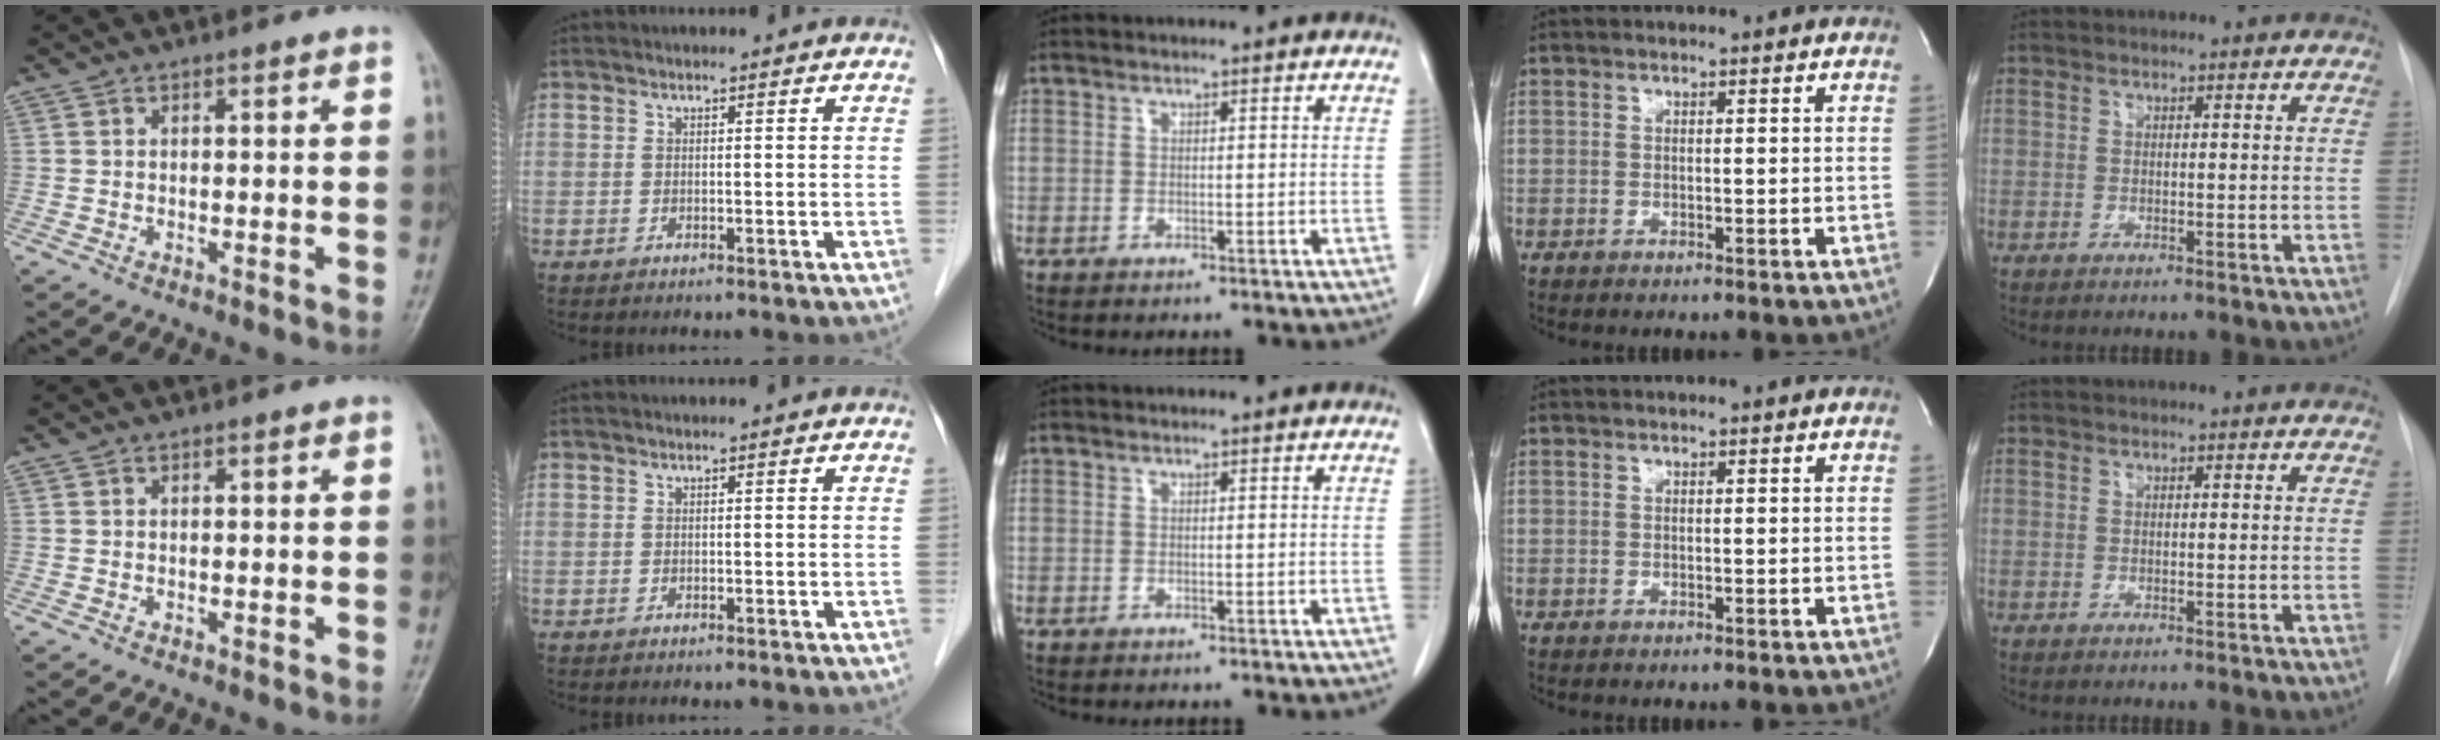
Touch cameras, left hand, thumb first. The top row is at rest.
{}